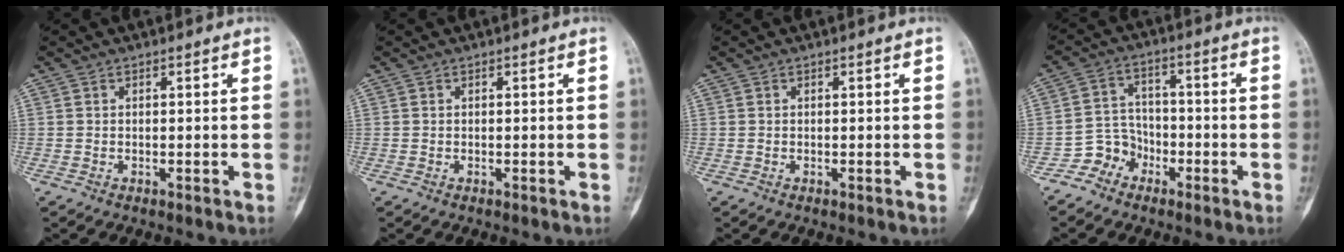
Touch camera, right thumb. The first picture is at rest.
{"total": 0.0}
{"total": 0.0}
{"total": 6.0, "force": [-3.7, 4.7, 0.4], "torque": [0.028, 0.040, -0.076]}